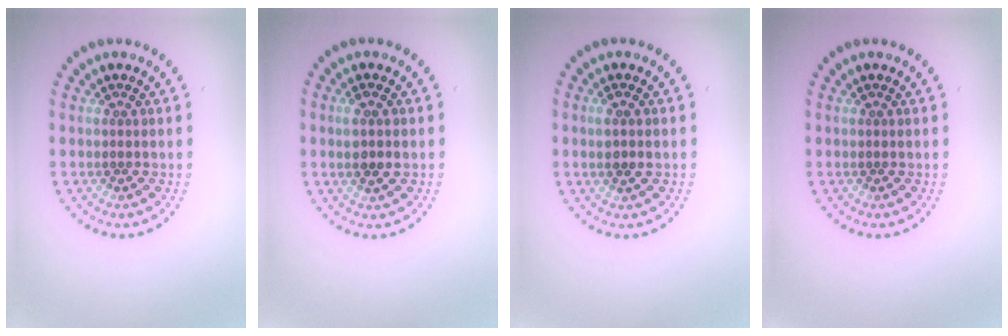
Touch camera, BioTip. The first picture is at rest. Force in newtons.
{"total": 1.8, "press": 1.7, "slide": 0.5}
{"total": 1.3, "press": 1.2, "slide": 0.5}
{"total": 0.0}